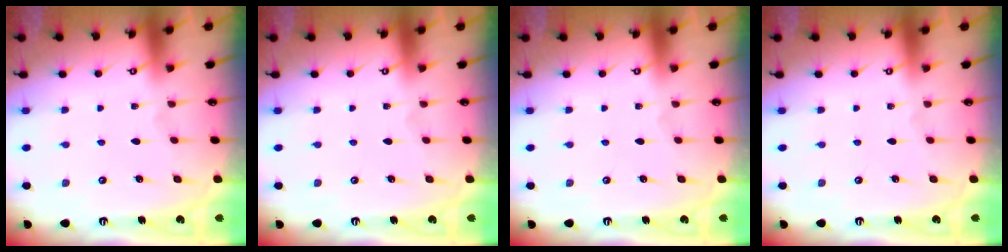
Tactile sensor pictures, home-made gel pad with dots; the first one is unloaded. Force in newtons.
{"total": 0.0}
{"total": 0.0}
{"total": 0.0}